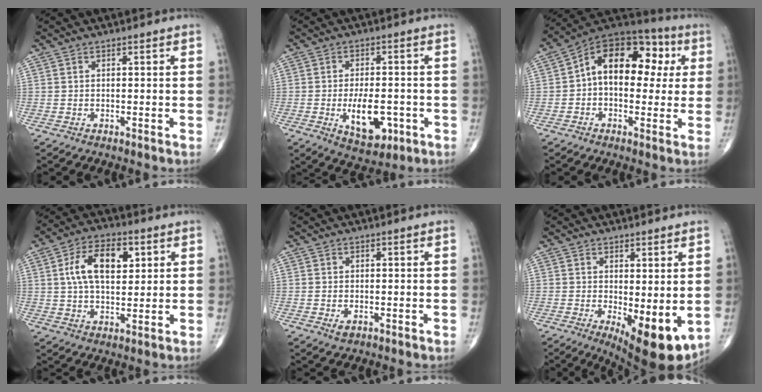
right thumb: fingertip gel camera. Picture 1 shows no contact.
{"total": 9.7, "force": [-2.6, 5.0, 7.9], "torque": [-0.113, 0.002, -0.028]}
{"total": 17.4, "force": [2.6, 11.0, 13.3], "torque": [-0.157, 0.039, 0.030]}
{"total": 11.6, "force": [3.2, 6.4, 9.1], "torque": [-0.144, 0.001, 0.052]}
{"total": 1.2, "force": [-0.3, 0.7, 1.0], "torque": [-0.017, -0.003, -0.003]}
{"total": 10.1, "force": [-1.3, 3.6, 9.3], "torque": [-0.125, -0.026, -0.007]}